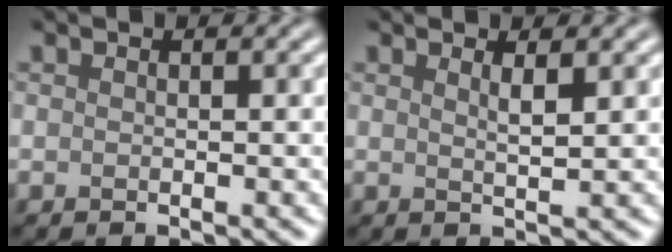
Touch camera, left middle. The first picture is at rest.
{"total": 1.5, "force": [0.9, 0.4, 1.2], "torque": [-0.014, 0.000, 0.010]}